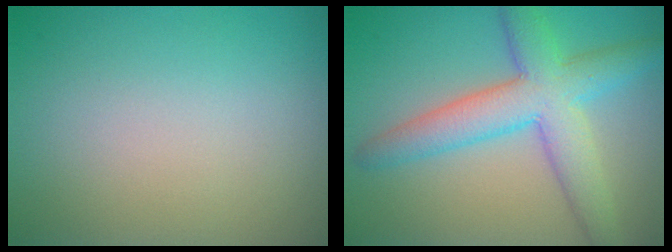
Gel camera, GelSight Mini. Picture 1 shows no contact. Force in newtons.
{"total": 6.6, "press": 6.6, "slide": 0.1}